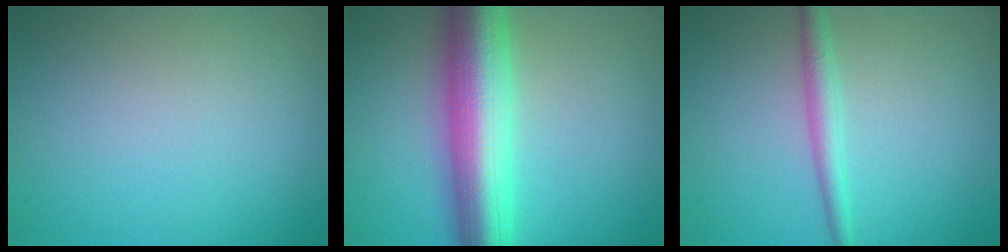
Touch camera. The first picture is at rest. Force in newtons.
{"total": 10.1, "press": 10.1, "slide": 0.1}
{"total": 2.2, "press": 2.2, "slide": 0.1}